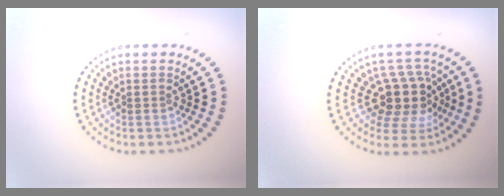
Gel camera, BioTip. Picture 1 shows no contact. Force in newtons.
{"total": 4.3, "press": 3.5, "slide": 2.5}